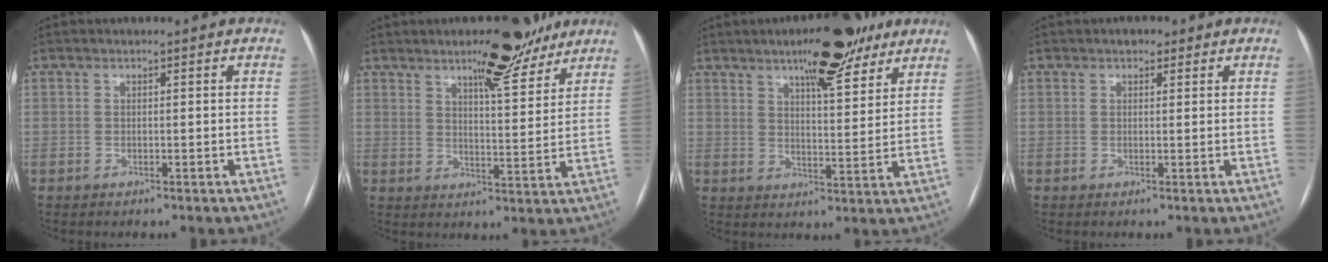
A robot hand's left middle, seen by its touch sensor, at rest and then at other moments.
{"total": 9.4, "force": [7.0, 2.2, 5.8], "torque": [-0.078, 0.001, 0.104]}
{"total": 11.3, "force": [7.7, 2.8, 7.8], "torque": [-0.110, 0.006, 0.114]}
{"total": 1.9, "force": [1.3, 1.1, 1.0], "torque": [-0.013, 0.006, 0.015]}